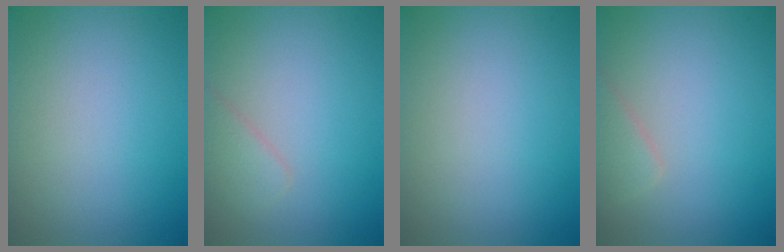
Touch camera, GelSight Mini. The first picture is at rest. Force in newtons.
{"total": 1.6, "press": 1.6, "slide": 0.1}
{"total": 0.0}
{"total": 1.8, "press": 1.8, "slide": 0.1}